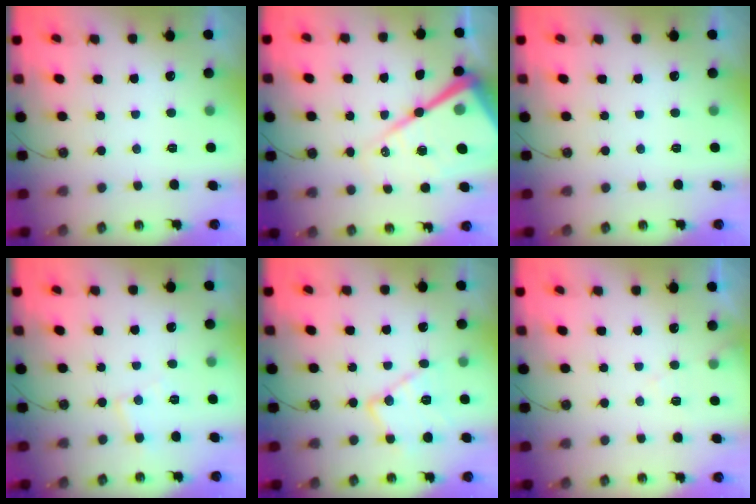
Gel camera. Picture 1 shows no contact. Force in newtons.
{"total": 26.4, "press": 26.2, "slide": 2.9}
{"total": 0.0}
{"total": 5.9, "press": 5.9, "slide": 0.2}
{"total": 14.6, "press": 14.6, "slide": 0.6}
{"total": 6.4, "press": 6.3, "slide": 0.8}